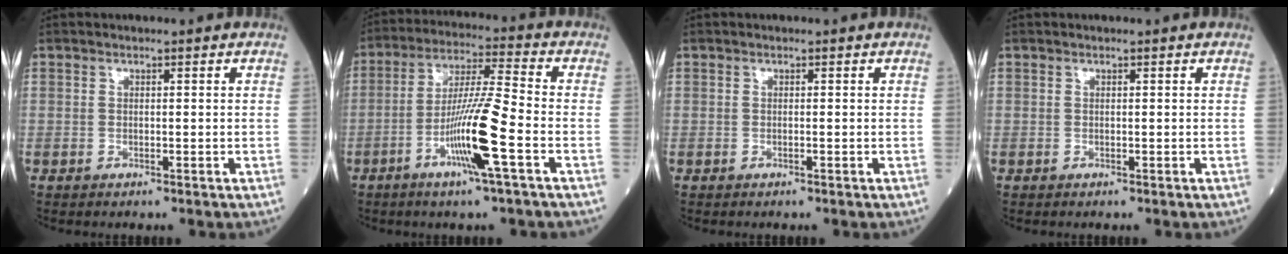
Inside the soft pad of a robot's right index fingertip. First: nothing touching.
{"total": 11.6, "force": [-4.4, -0.6, 10.7], "torque": [-0.205, -0.007, -0.086]}
{"total": 0.0}
{"total": 0.0}